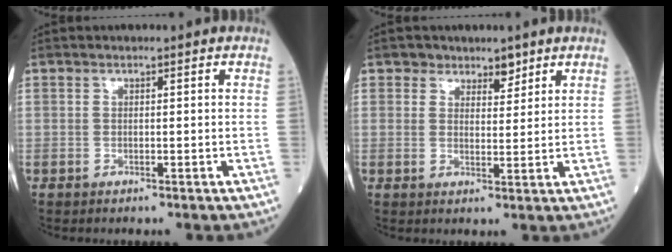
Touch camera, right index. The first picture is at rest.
{"total": 3.0, "force": [2.3, 1.8, 0.5], "torque": [0.006, -0.009, 0.034]}